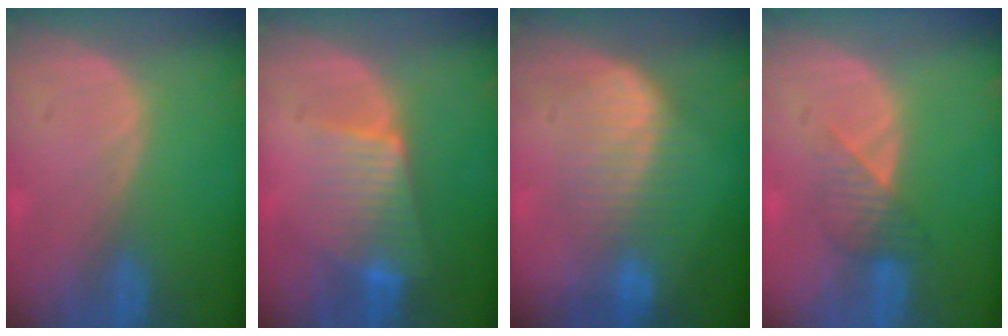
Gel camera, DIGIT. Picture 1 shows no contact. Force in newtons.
{"total": 6.9, "press": 6.2, "slide": 2.9}
{"total": 6.9, "press": 6.8, "slide": 1.1}
{"total": 3.6, "press": 3.4, "slide": 1.2}